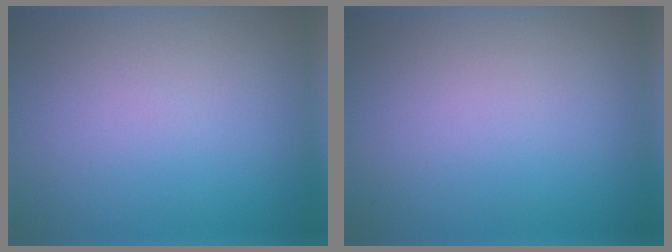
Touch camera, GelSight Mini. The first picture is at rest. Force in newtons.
{"total": 0.0}